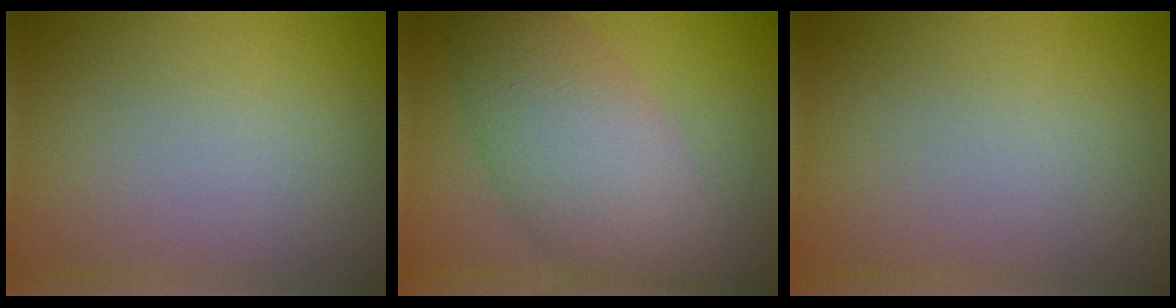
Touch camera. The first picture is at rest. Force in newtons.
{"total": 8.1, "press": 8.1, "slide": 0.2}
{"total": 0.0}